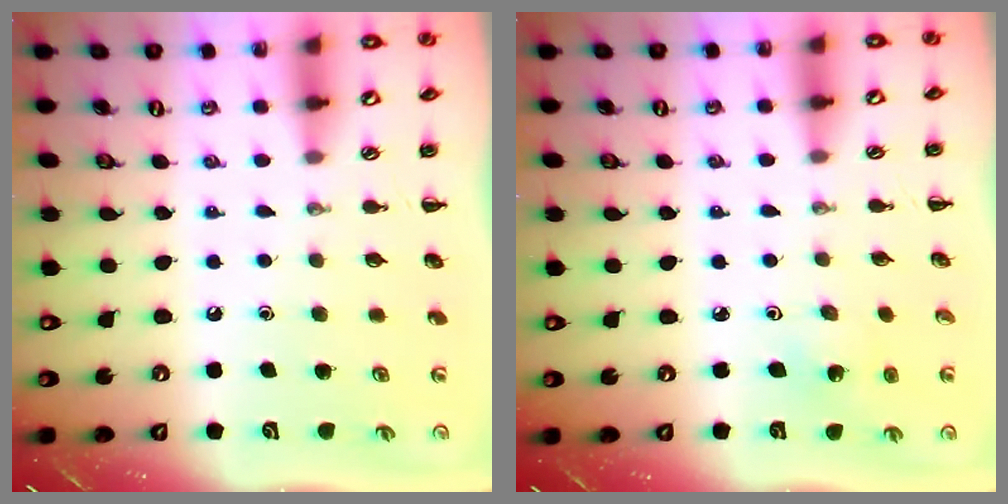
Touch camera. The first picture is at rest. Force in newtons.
{"total": 2.7, "press": 2.6, "slide": 0.9}